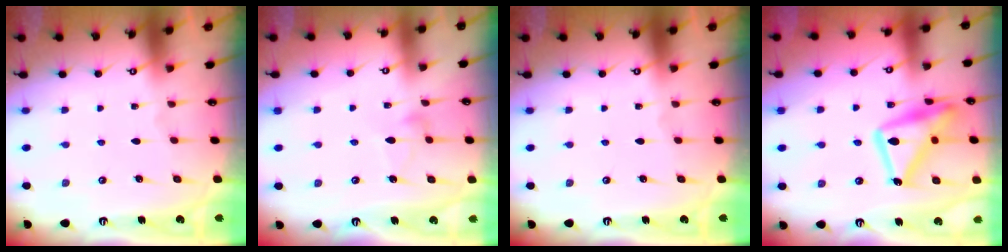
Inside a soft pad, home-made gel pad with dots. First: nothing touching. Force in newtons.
{"total": 3.3, "press": 3.3, "slide": 0.2}
{"total": 0.0}
{"total": 18.2, "press": 18.2, "slide": 1.2}